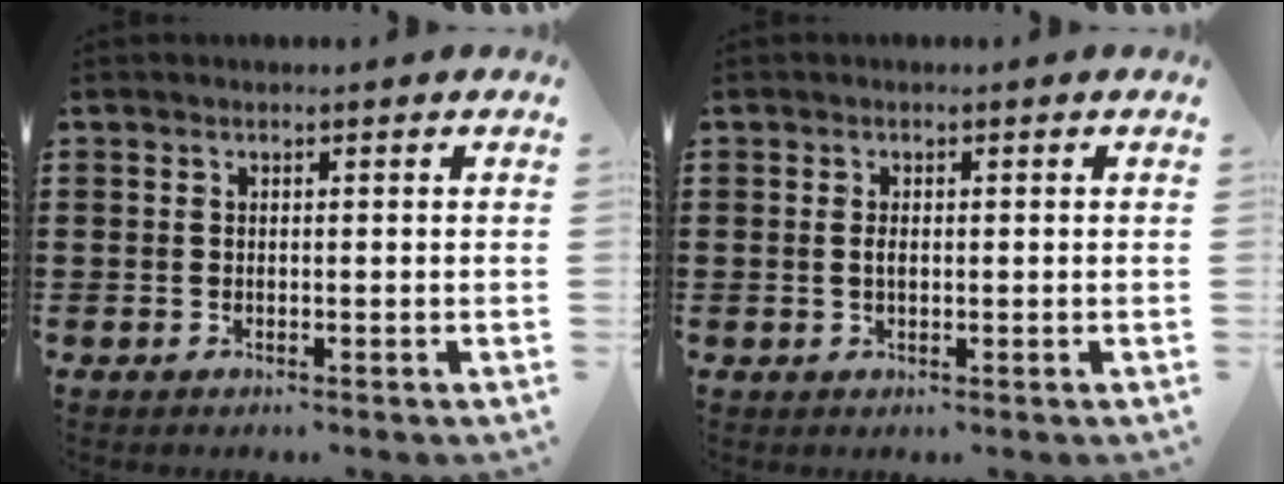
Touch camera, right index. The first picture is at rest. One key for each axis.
{"total": 0.6, "fx": 0.2, "fy": 0.3, "fz": 0.4, "tx": -0.010, "ty": 0.001, "tz": 0.003}